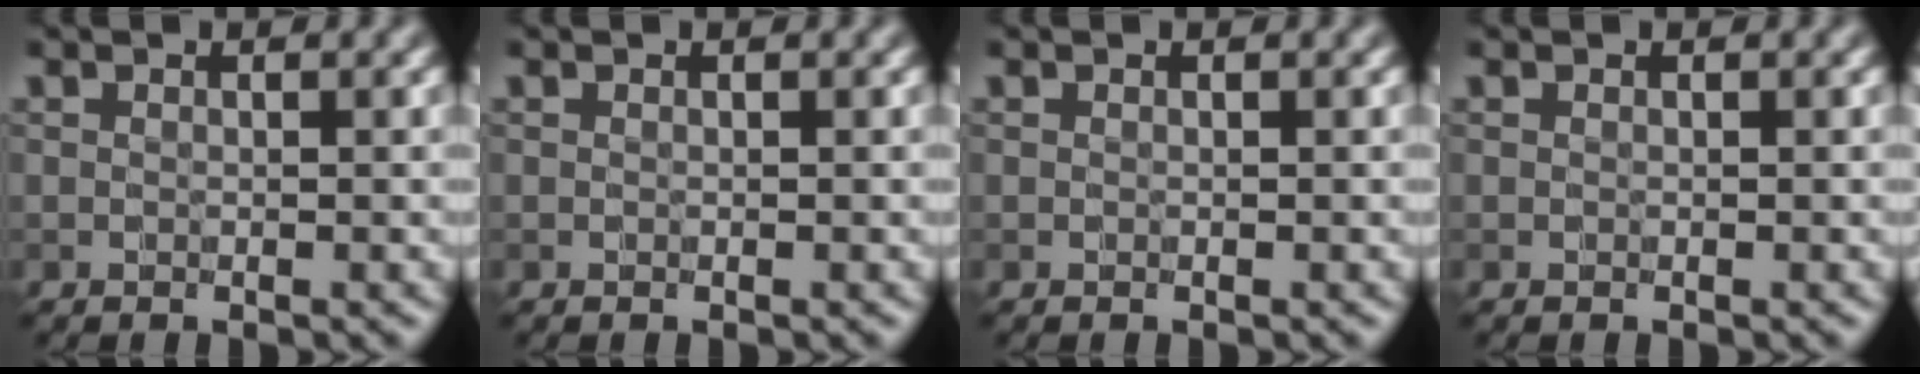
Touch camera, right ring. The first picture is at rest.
{"total": 0.0}
{"total": 0.0}
{"total": 0.0}